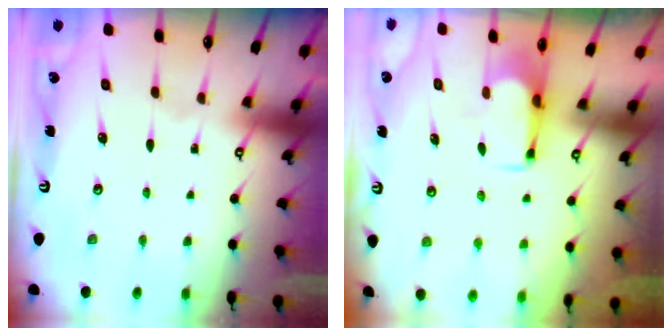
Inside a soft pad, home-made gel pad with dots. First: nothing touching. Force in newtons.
{"total": 2.7, "press": 2.5, "slide": 0.9}